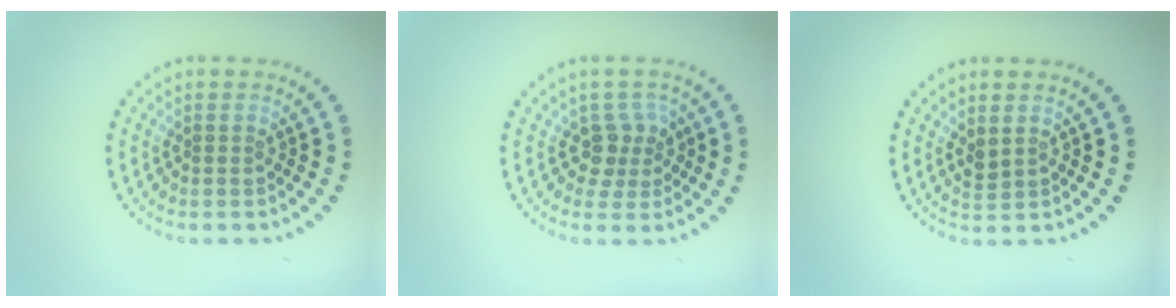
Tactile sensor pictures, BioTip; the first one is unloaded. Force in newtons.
{"total": 2.3, "press": 1.9, "slide": 1.4}
{"total": 1.1, "press": 1.0, "slide": 0.4}